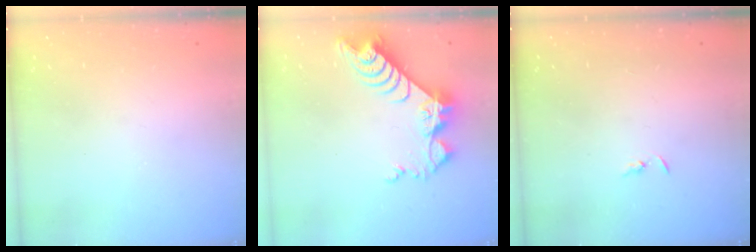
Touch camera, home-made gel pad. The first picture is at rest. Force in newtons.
{"total": 10.3, "press": 10.3, "slide": 0.8}
{"total": 2.1, "press": 2.1, "slide": 0.3}